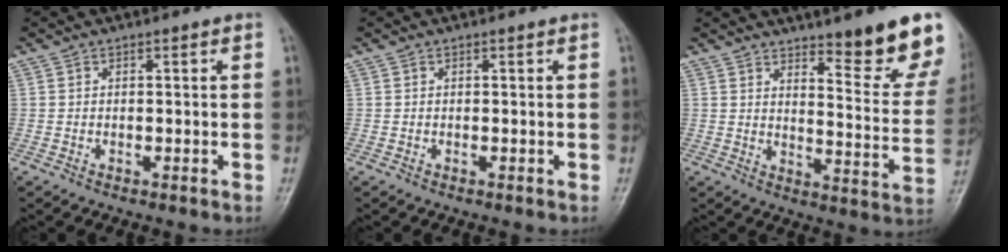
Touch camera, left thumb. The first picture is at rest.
{"total": 0.0}
{"total": 15.8, "force": [11.1, 3.1, 10.8], "torque": [-0.100, -0.080, 0.150]}